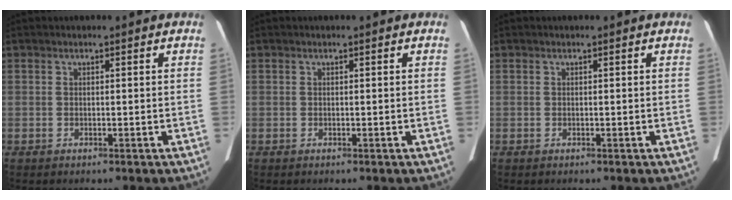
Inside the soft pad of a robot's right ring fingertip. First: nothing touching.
{"total": 0.0}
{"total": 0.0}